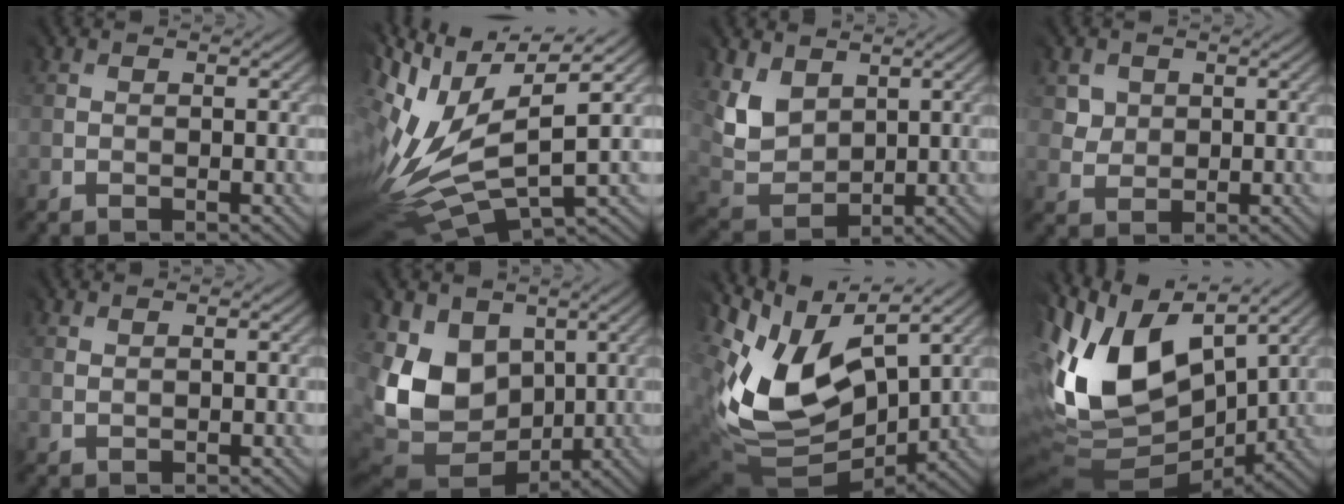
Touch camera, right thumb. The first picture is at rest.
{"total": 13.9, "force": [0.5, 6.0, 12.6], "torque": [-0.293, -0.006, 0.025]}
{"total": 5.4, "force": [3.5, 3.9, 1.2], "torque": [-0.051, -0.006, 0.073]}
{"total": 3.1, "force": [1.9, 1.9, -1.5], "torque": [0.021, -0.004, 0.035]}
{"total": 1.1, "force": [1.0, 0.3, -0.1], "torque": [0.003, 0.003, 0.021]}
{"total": 10.6, "force": [2.6, 8.7, 5.4], "torque": [-0.163, -0.003, 0.046]}
{"total": 12.2, "force": [4.4, 8.0, 8.0], "torque": [-0.186, -0.004, 0.097]}
{"total": 13.9, "force": [5.0, 8.1, 10.1], "torque": [-0.230, 0.023, 0.088]}